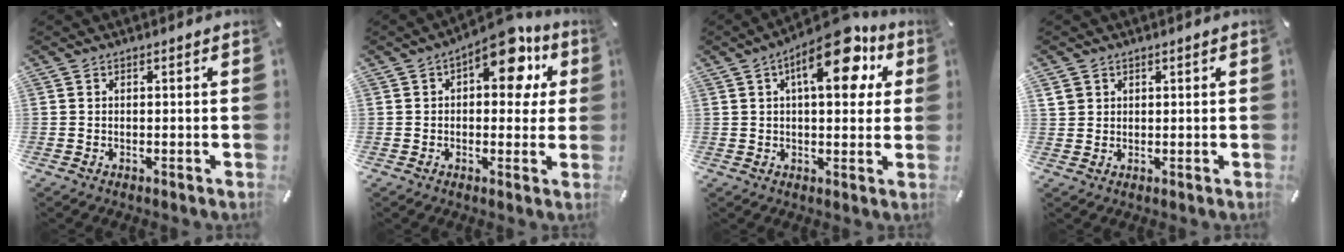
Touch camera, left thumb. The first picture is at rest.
{"total": 12.5, "force": [5.5, 6.4, 9.2], "torque": [-0.104, -0.034, 0.087]}
{"total": 15.6, "force": [7.0, 6.6, 12.3], "torque": [-0.170, -0.023, 0.108]}
{"total": 2.6, "force": [1.2, 2.3, 0.3], "torque": [-0.003, 0.000, 0.022]}